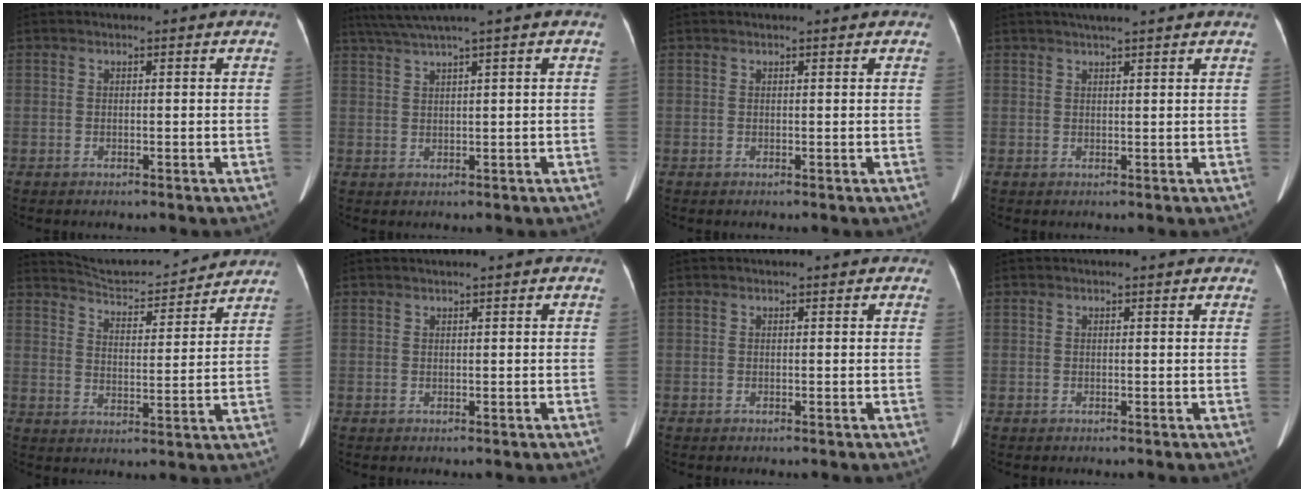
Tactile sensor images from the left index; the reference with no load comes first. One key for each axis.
{"total": 4.6, "fx": 3.4, "fy": -1.4, "fz": 2.8, "tx": -0.060, "ty": 0.014, "tz": 0.070}
{"total": 1.9, "fx": 1.7, "fy": 0.3, "fz": 0.7, "tx": -0.014, "ty": 0.018, "tz": 0.017}
{"total": 5.2, "fx": 4.4, "fy": -0.1, "fz": 2.8, "tx": -0.042, "ty": 0.022, "tz": 0.061}
{"total": 14.4, "fx": 13.9, "fy": 1.8, "fz": 3.2, "tx": -0.050, "ty": 0.002, "tz": 0.194}
{"total": 1.6, "fx": 1.3, "fy": -0.4, "fz": 0.7, "tx": -0.009, "ty": 0.015, "tz": 0.028}
{"total": 2.9, "fx": 2.5, "fy": 0.8, "fz": 1.2, "tx": -0.014, "ty": 0.021, "tz": 0.022}
{"total": 3.5, "fx": 3.2, "fy": 0.7, "fz": 1.1, "tx": -0.015, "ty": 0.019, "tz": 0.029}